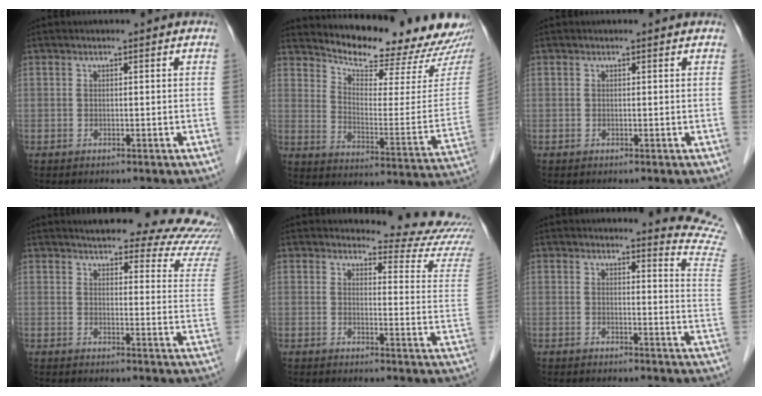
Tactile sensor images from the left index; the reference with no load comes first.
{"total": 19.9, "force": [18.9, 3.2, 5.3], "torque": [-0.075, -0.082, 0.239]}
{"total": 0.0}
{"total": 19.2, "force": [18.0, 3.0, 5.8], "torque": [-0.050, -0.067, 0.182]}
{"total": 12.5, "force": [12.5, 0.2, 1.3], "torque": [0.001, -0.114, 0.114]}
{"total": 9.6, "force": [9.5, -1.2, 0.0], "torque": [0.006, -0.132, 0.073]}